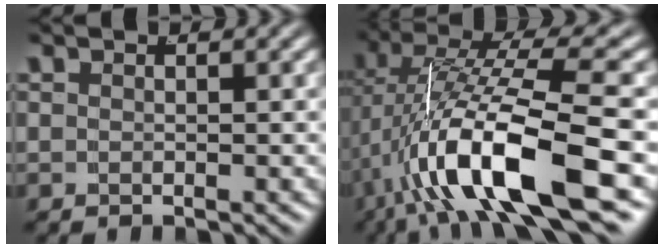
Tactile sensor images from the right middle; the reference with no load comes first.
{"total": 10.1, "force": [-1.7, 3.4, 9.4], "torque": [-0.182, -0.011, -0.014]}